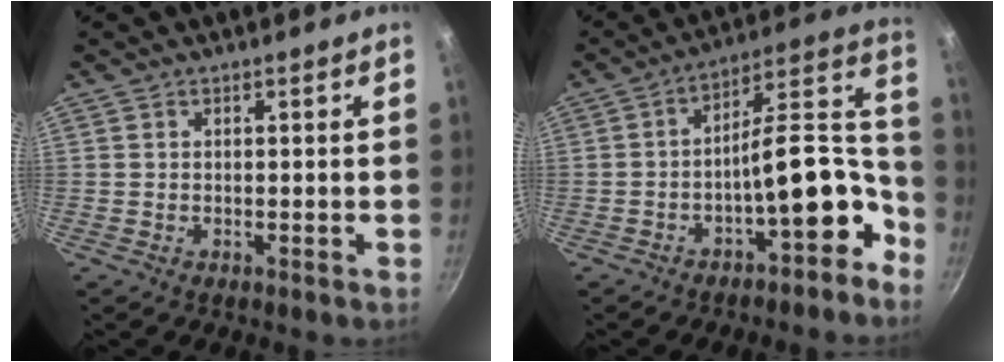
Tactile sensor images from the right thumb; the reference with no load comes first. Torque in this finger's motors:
{"motor_torque": [2.73, 2.28, 2.73, -0.01, 0.31]}